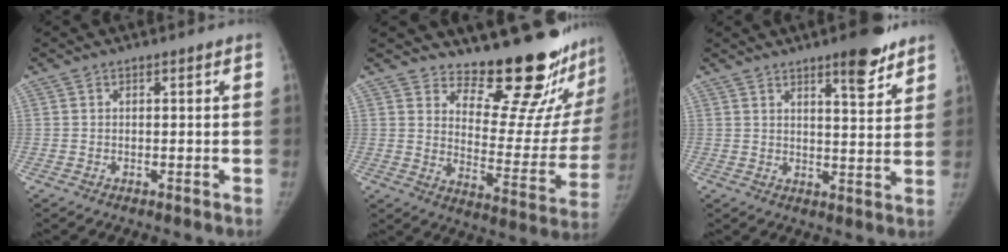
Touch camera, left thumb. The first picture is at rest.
{"total": 19.8, "force": [17.7, 5.1, 7.1], "torque": [-0.040, -0.180, 0.230]}
{"total": 7.7, "force": [5.4, 1.9, 5.2], "torque": [-0.057, -0.035, 0.076]}